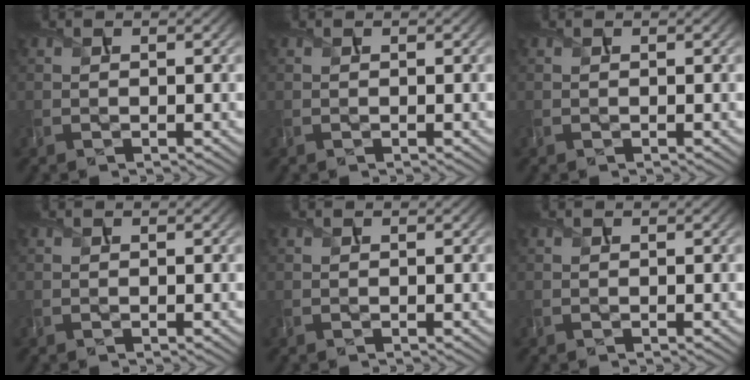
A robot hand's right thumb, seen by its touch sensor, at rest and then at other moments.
{"total": 0.0}
{"total": 0.0}
{"total": 0.0}
{"total": 0.0}
{"total": 0.0}